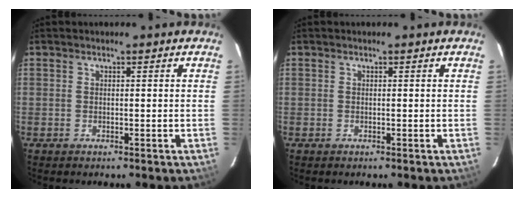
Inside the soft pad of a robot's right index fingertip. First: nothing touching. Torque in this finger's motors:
{"motor_torque": [0.00, 0.00, 0.00, 0.00]}